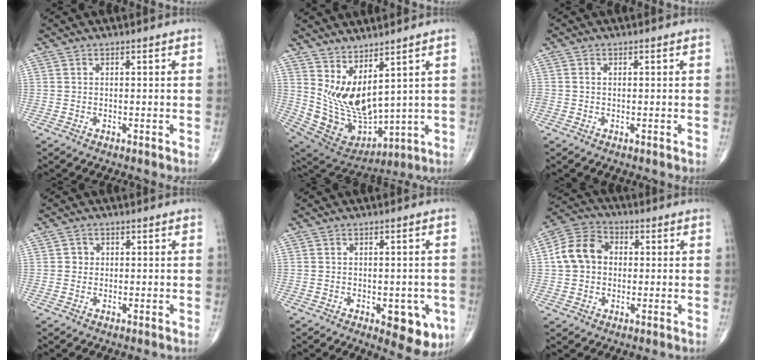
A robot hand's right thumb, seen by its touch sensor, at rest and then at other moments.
{"total": 13.8, "force": [5.2, 6.8, 10.9], "torque": [-0.185, -0.055, 0.132]}
{"total": 0.6, "force": [-0.1, 0.5, 0.3], "torque": [-0.004, 0.002, -0.001]}
{"total": 1.4, "force": [0.1, 1.4, 0.3], "torque": [0.004, 0.004, -0.001]}
{"total": 7.4, "force": [-2.5, 3.5, 6.0], "torque": [-0.046, -0.003, -0.024]}
{"total": 9.7, "force": [0.6, 7.8, 5.7], "torque": [-0.095, 0.026, 0.000]}